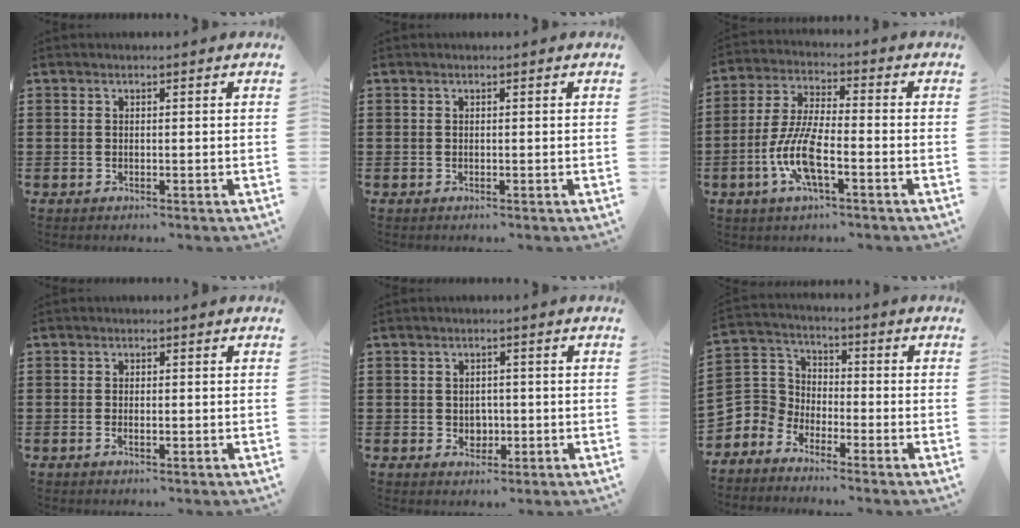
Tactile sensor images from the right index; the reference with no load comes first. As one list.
[{"total": 0.0}, {"total": 9.1, "force": [-3.4, 2.6, 8.0], "torque": [-0.186, -0.013, -0.068]}, {"total": 1.2, "force": [-0.2, 0.5, 1.1], "torque": [-0.020, -0.002, -0.004]}, {"total": 2.3, "force": [-0.2, 2.0, 1.1], "torque": [-0.018, 0.003, -0.009]}, {"total": 5.1, "force": [-3.1, 3.9, 0.9], "torque": [-0.061, -0.002, -0.074]}]